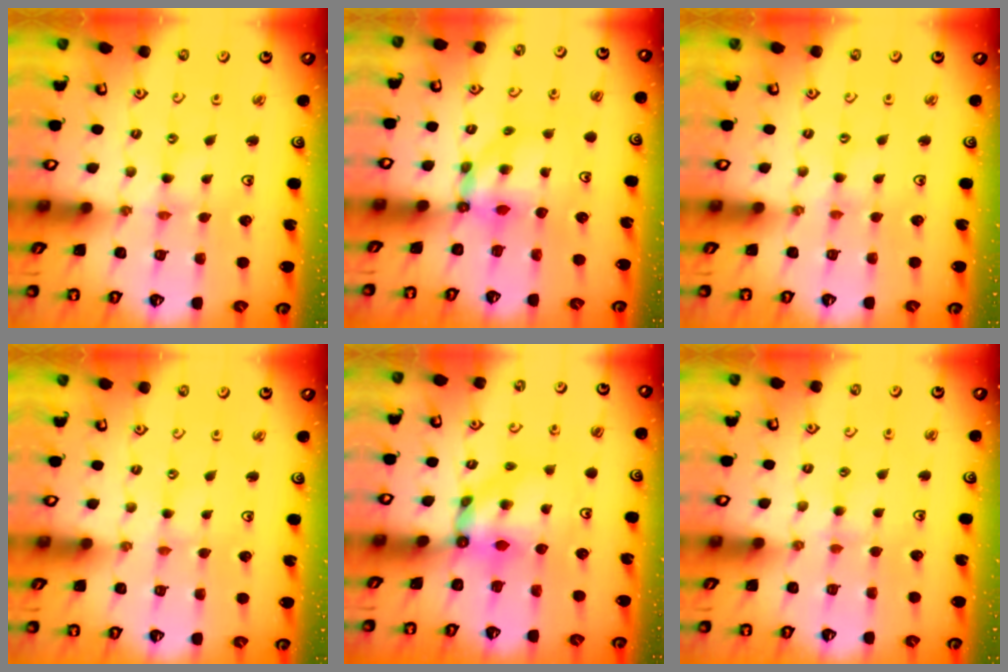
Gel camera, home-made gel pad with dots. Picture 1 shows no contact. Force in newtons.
{"total": 6.2, "press": 6.1, "slide": 0.7}
{"total": 1.5, "press": 1.5, "slide": 0.2}
{"total": 0.5, "press": 0.5, "slide": 0.1}
{"total": 6.8, "press": 6.8, "slide": 0.4}
{"total": 2.9, "press": 2.8, "slide": 0.6}